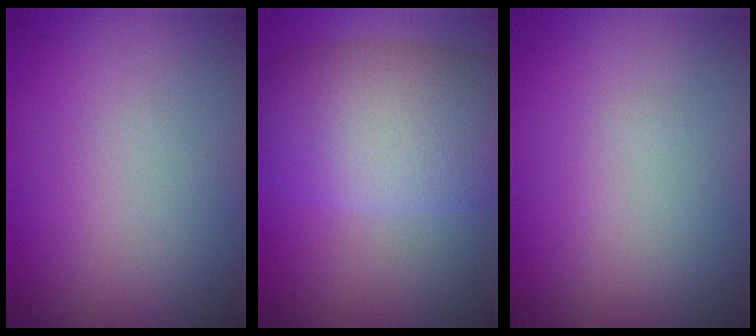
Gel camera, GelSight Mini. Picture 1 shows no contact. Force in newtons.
{"total": 10.2, "press": 10.2, "slide": 0.0}
{"total": 0.0}